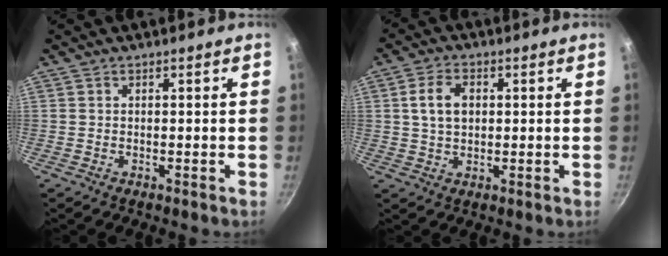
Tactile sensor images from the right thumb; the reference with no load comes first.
{"total": 6.1, "force": [1.0, 4.1, 4.4], "torque": [-0.066, 0.006, 0.017]}